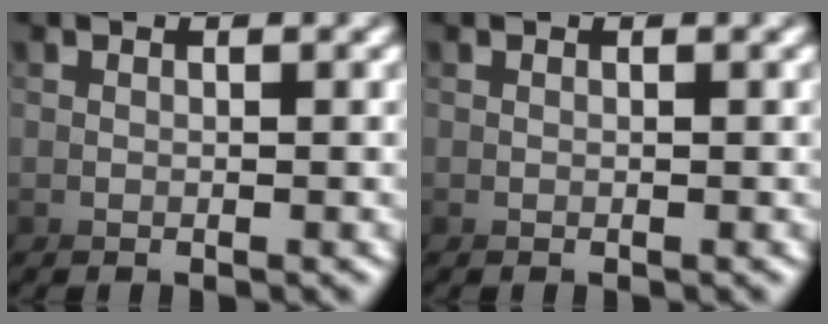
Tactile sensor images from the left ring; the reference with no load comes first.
{"total": 0.0}